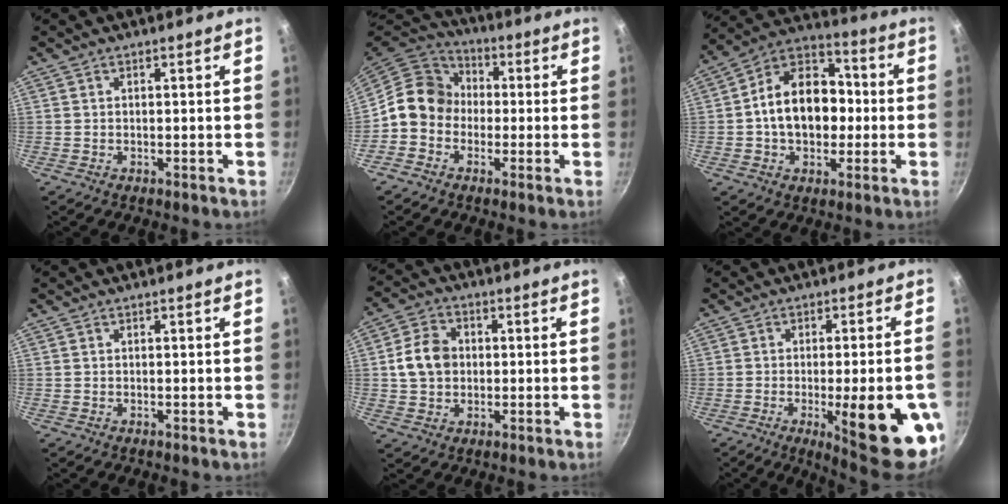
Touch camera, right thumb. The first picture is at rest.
{"total": 10.9, "force": [-1.0, 9.5, 5.1], "torque": [-0.049, 0.033, -0.043]}
{"total": 16.7, "force": [-0.7, 12.1, 11.6], "torque": [-0.151, 0.039, -0.028]}
{"total": 0.0}
{"total": 8.2, "force": [0.4, 6.6, 4.9], "torque": [-0.070, 0.014, -0.001]}
{"total": 18.4, "force": [-5.5, 4.5, 17.0], "torque": [-0.196, 0.005, -0.064]}